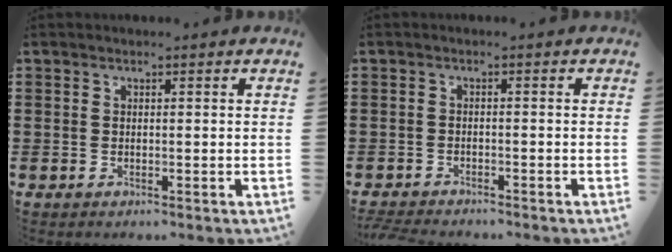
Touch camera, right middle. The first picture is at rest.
{"total": 1.8, "force": [-1.7, 0.1, 0.1], "torque": [-0.015, -0.004, -0.039]}